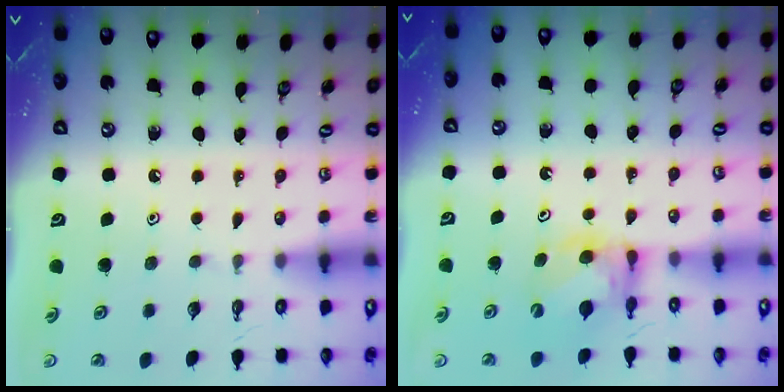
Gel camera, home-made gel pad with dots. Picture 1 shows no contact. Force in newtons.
{"total": 6.2, "press": 6.2, "slide": 0.6}